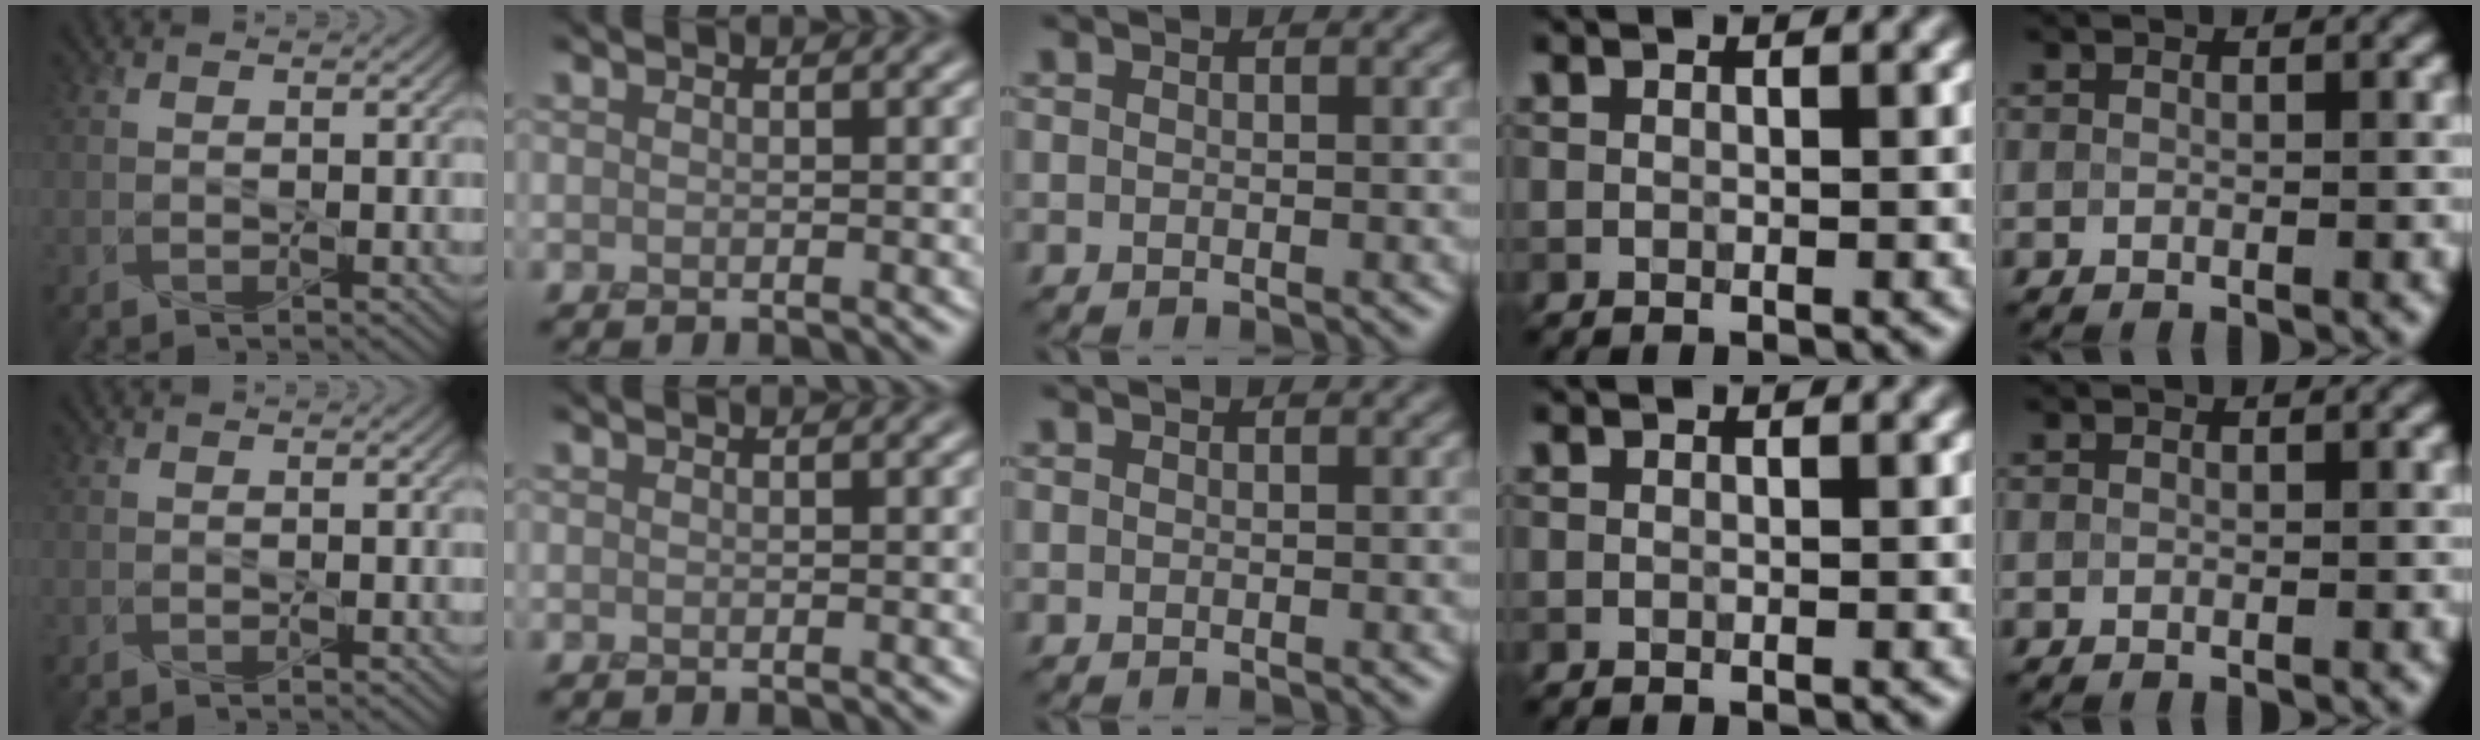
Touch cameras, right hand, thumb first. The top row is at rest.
{}